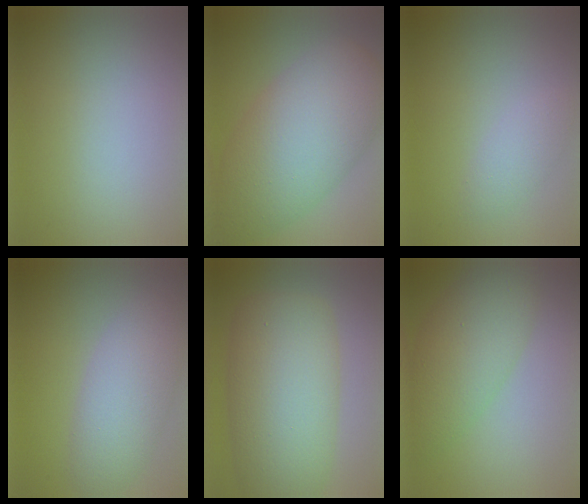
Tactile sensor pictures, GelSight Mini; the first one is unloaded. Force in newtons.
{"total": 10.9, "press": 10.9, "slide": 0.1}
{"total": 1.5, "press": 1.5, "slide": 0.0}
{"total": 4.7, "press": 4.7, "slide": 0.3}
{"total": 10.1, "press": 10.1, "slide": 0.1}
{"total": 5.5, "press": 5.5, "slide": 0.2}